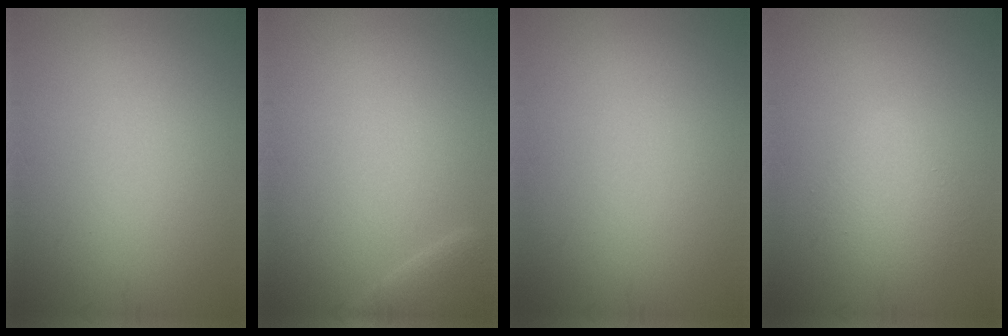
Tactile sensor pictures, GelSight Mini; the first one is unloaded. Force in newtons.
{"total": 2.5, "press": 2.5, "slide": 0.1}
{"total": 0.0}
{"total": 2.5, "press": 2.5, "slide": 0.2}